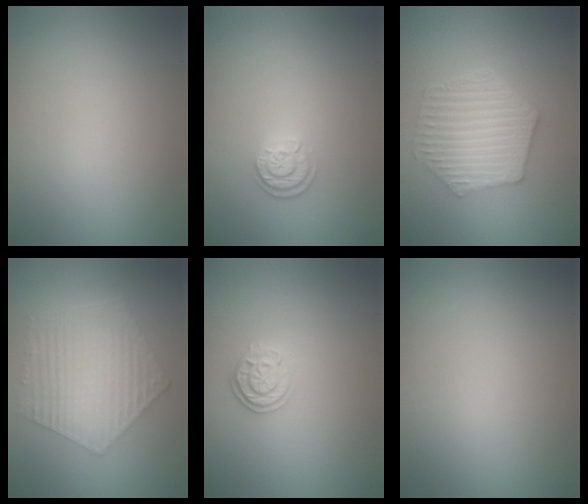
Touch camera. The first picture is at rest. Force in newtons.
{"total": 2.4, "press": 1.9, "slide": 1.5}
{"total": 6.4, "press": 4.9, "slide": 4.1}
{"total": 6.6, "press": 4.7, "slide": 4.6}
{"total": 2.6, "press": 2.2, "slide": 1.4}
{"total": 0.0}